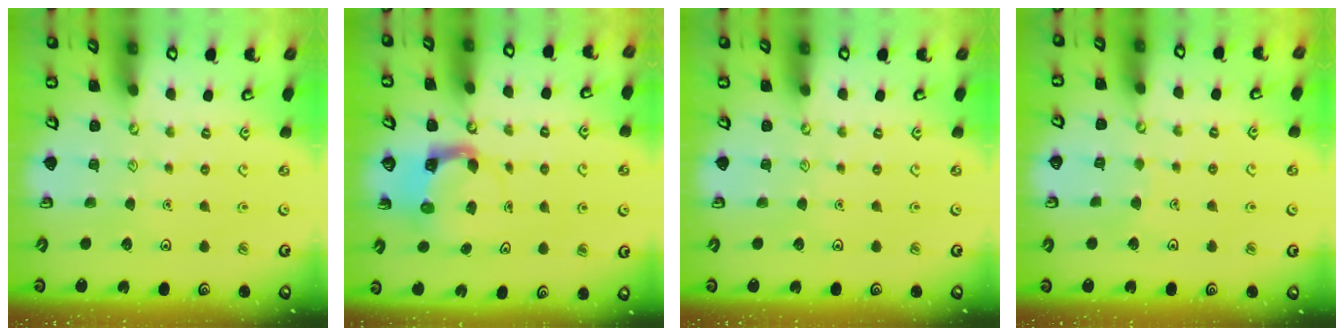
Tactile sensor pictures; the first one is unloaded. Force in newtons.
{"total": 3.8, "press": 3.8, "slide": 0.3}
{"total": 0.0}
{"total": 2.4, "press": 2.4, "slide": 0.1}